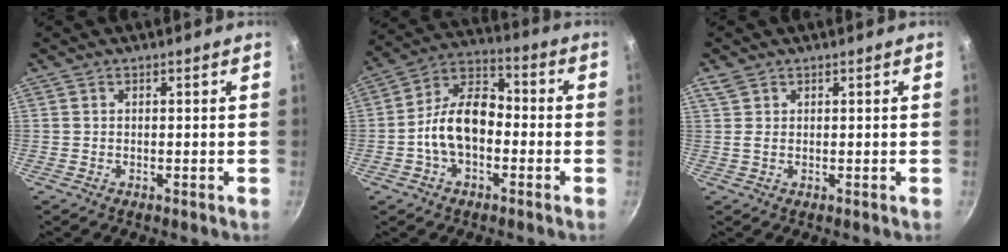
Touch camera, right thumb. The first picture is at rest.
{"total": 12.5, "force": [-2.4, 8.0, 9.4], "torque": [-0.133, 0.047, -0.060]}
{"total": 2.1, "force": [1.1, 1.4, 1.1], "torque": [-0.021, 0.004, 0.024]}